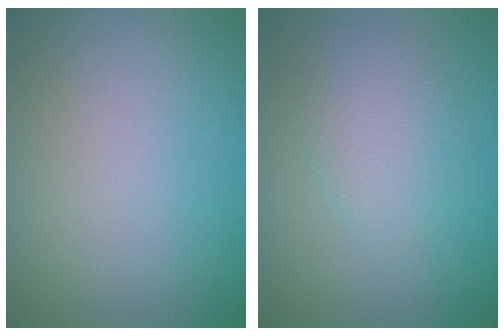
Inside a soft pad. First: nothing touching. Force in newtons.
{"total": 3.0, "press": 3.0, "slide": 0.1}